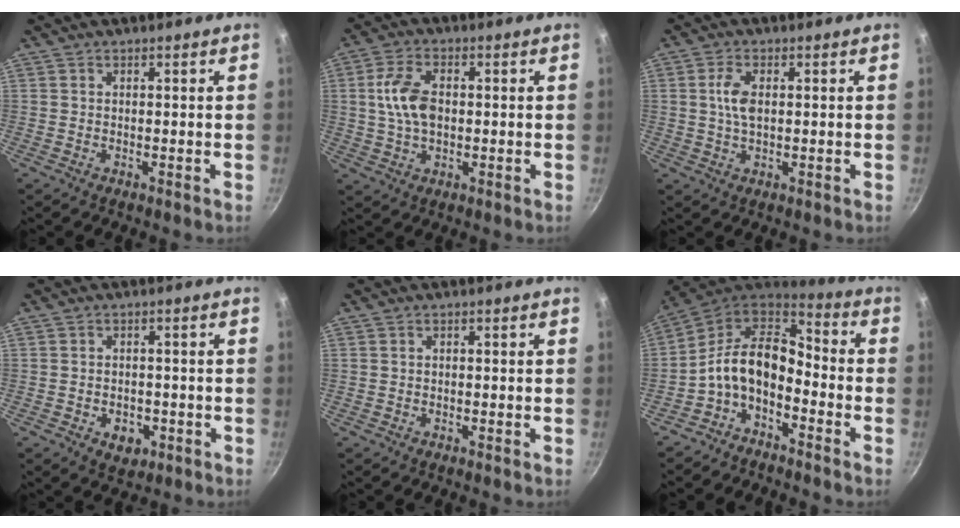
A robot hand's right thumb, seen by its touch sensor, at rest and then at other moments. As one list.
[{"total": 8.4, "force": [0.6, 5.0, 6.8], "torque": [-0.133, 0.008, 0.012]}, {"total": 4.4, "force": [0.6, 2.2, 3.8], "torque": [-0.083, 0.000, 0.009]}, {"total": 4.1, "force": [-1.6, 2.9, 2.4], "torque": [-0.018, 0.008, -0.017]}, {"total": 0.0}, {"total": 11.5, "force": [-4.2, 6.9, 8.2], "torque": [-0.124, 0.091, -0.089]}]